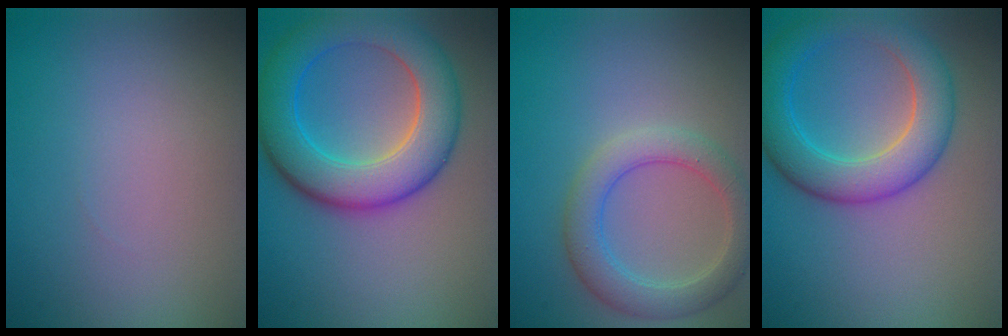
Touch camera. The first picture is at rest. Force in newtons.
{"total": 8.5, "press": 8.5, "slide": 0.5}
{"total": 4.1, "press": 4.1, "slide": 0.1}
{"total": 6.5, "press": 6.5, "slide": 0.1}